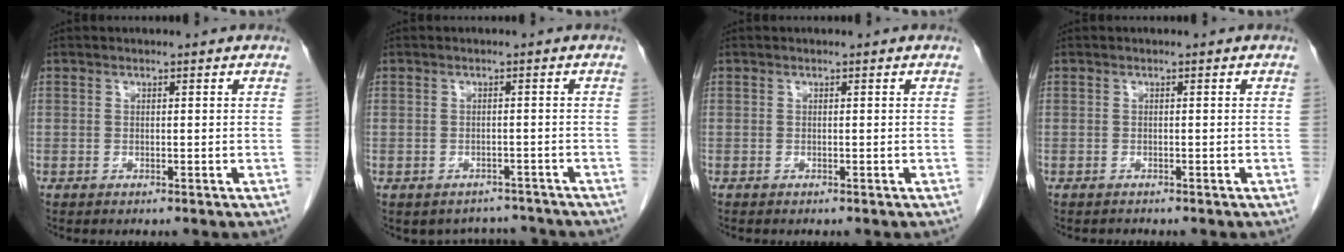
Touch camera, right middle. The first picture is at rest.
{"total": 4.2, "force": [-3.8, 1.7, -0.4], "torque": [0.008, 0.016, -0.046]}
{"total": 0.0}
{"total": 0.0}